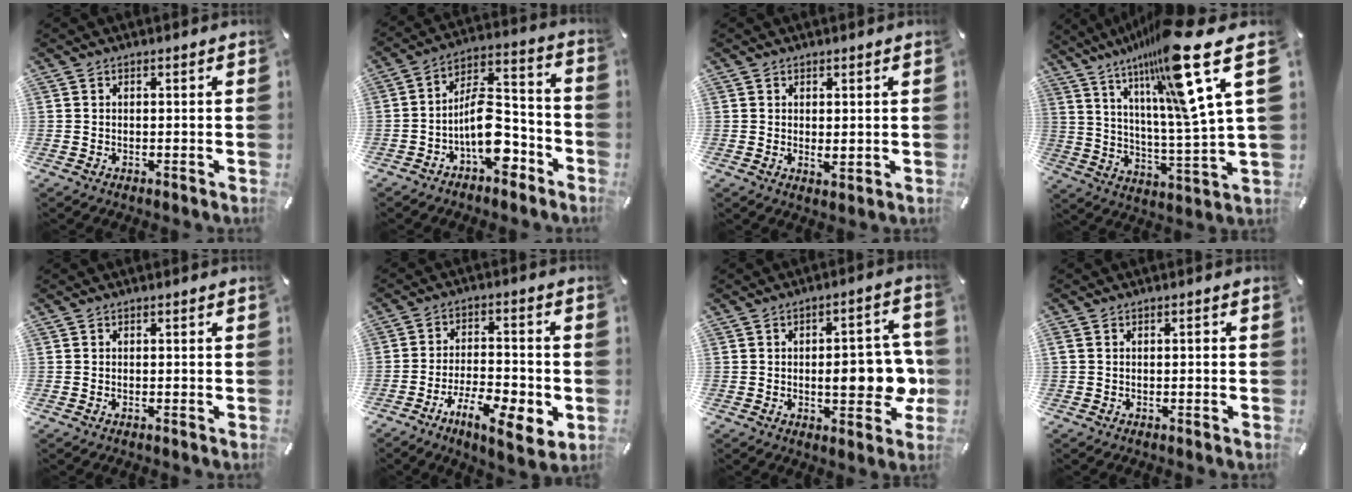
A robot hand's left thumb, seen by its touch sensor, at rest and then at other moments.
{"total": 12.7, "force": [-5.3, 6.9, 9.2], "torque": [-0.152, 0.014, -0.096]}
{"total": 2.0, "force": [0.5, 0.8, 1.7], "torque": [-0.026, -0.003, 0.007]}
{"total": 24.7, "force": [15.6, 2.5, 19.0], "torque": [-0.302, -0.098, 0.232]}
{"total": 0.7, "force": [-0.3, 0.0, 0.6], "torque": [-0.008, -0.003, -0.005]}
{"total": 13.0, "force": [-6.4, 5.1, 10.1], "torque": [-0.154, 0.028, -0.103]}
{"total": 13.1, "force": [-1.0, 5.3, 11.9], "torque": [-0.150, -0.001, -0.012]}
{"total": 1.0, "force": [-0.3, 0.2, 0.9], "torque": [-0.019, 0.002, -0.007]}